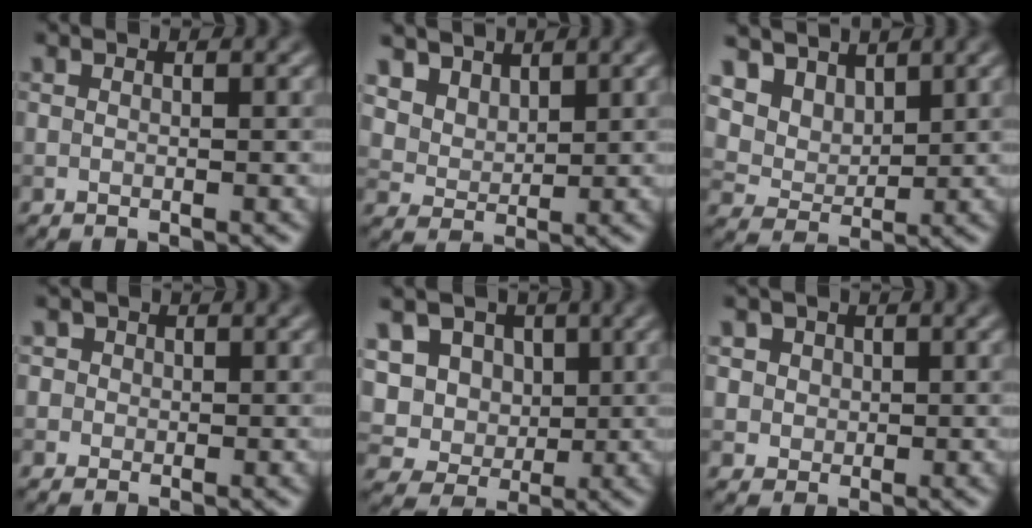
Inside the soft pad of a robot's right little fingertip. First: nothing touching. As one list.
[{"total": 4.7, "force": [3.3, 3.0, 1.7], "torque": [-0.065, -0.009, 0.078]}, {"total": 7.2, "force": [4.4, 4.9, 2.9], "torque": [-0.089, -0.004, 0.091]}, {"total": 2.1, "force": [0.8, 1.9, 0.6], "torque": [0.003, 0.007, 0.010]}, {"total": 11.0, "force": [3.4, 9.1, 5.0], "torque": [-0.117, 0.022, 0.047]}, {"total": 4.0, "force": [1.8, 3.2, 1.6], "torque": [-0.025, 0.011, 0.023]}]